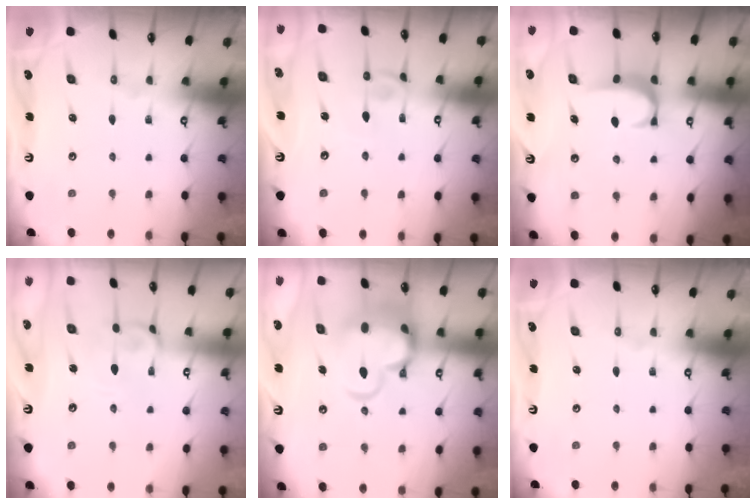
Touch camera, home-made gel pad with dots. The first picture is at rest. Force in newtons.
{"total": 3.6, "press": 3.6, "slide": 0.4}
{"total": 1.7, "press": 1.6, "slide": 0.5}
{"total": 1.5, "press": 1.3, "slide": 0.7}
{"total": 10.8, "press": 10.6, "slide": 2.0}
{"total": 0.0}